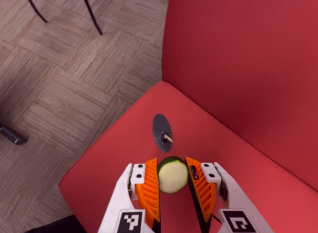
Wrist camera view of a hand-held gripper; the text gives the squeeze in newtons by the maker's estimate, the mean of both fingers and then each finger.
{"total": 9.8, "left": 10.5, "right": 9.1}